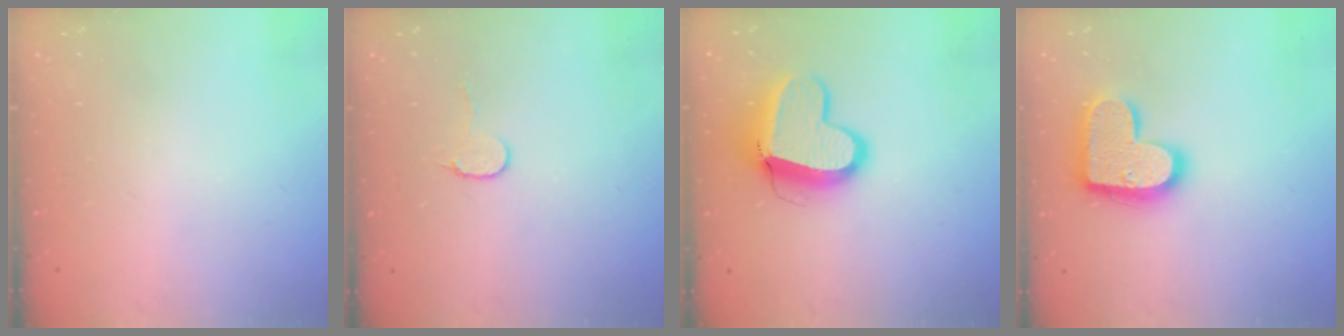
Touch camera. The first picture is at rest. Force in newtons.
{"total": 5.9, "press": 5.9, "slide": 0.5}
{"total": 15.6, "press": 15.5, "slide": 1.5}
{"total": 17.1, "press": 17.1, "slide": 1.0}